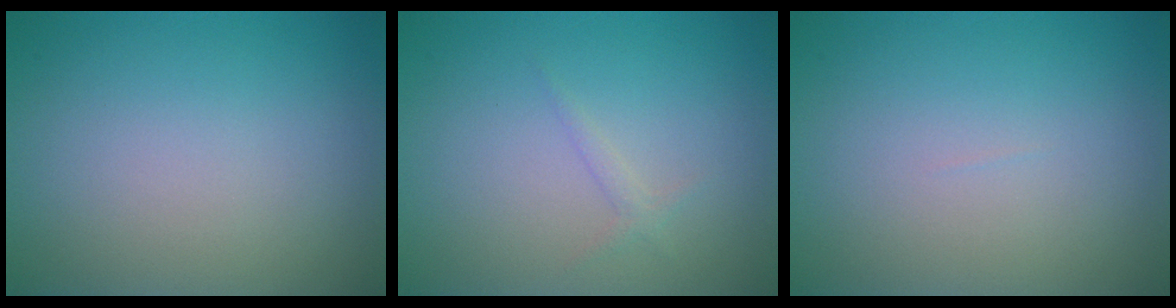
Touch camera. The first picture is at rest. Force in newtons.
{"total": 0.8, "press": 0.8, "slide": 0.1}
{"total": 0.0}